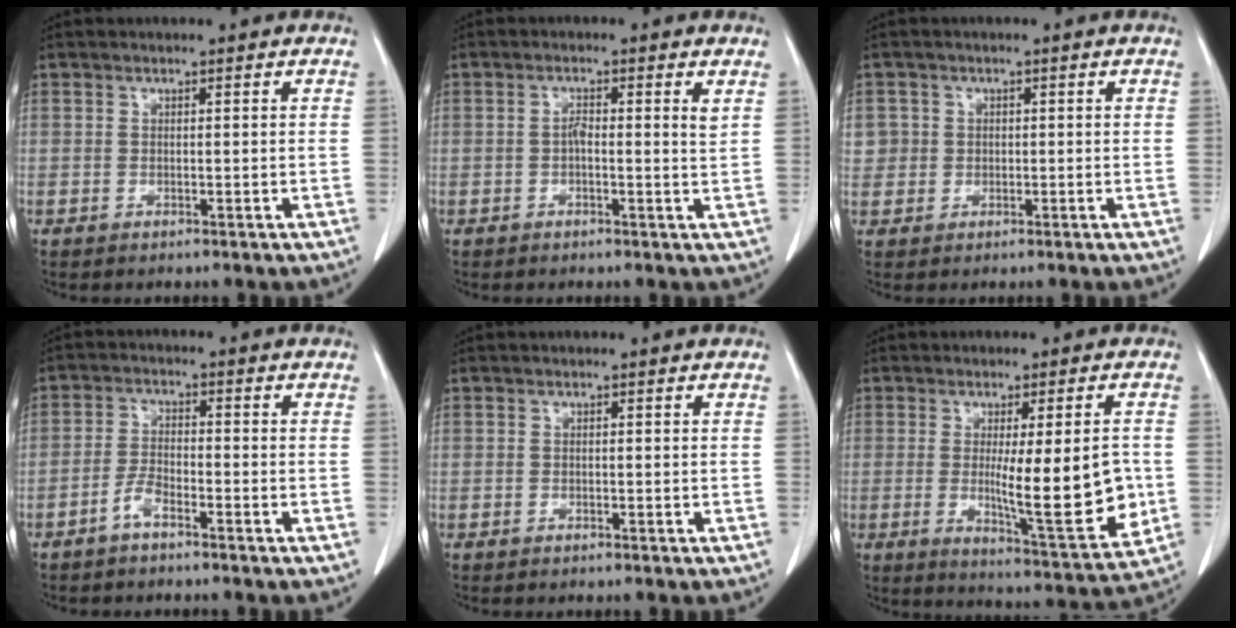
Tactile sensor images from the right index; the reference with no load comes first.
{"total": 2.9, "force": [0.6, 0.4, 2.8], "torque": [-0.048, 0.003, 0.005]}
{"total": 3.1, "force": [0.5, 3.0, 0.2], "torque": [0.012, 0.007, 0.010]}
{"total": 4.2, "force": [-3.0, 1.1, 2.7], "torque": [-0.060, 0.006, -0.063]}
{"total": 0.0}
{"total": 13.6, "force": [-0.8, 2.1, 13.4], "torque": [-0.186, -0.025, -0.001]}